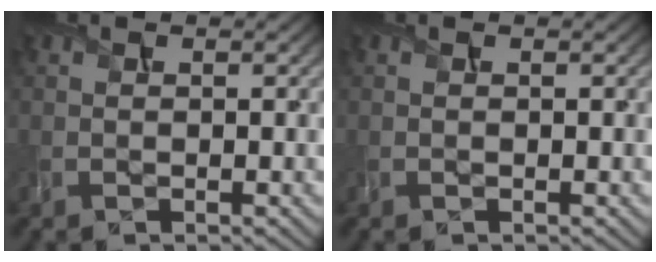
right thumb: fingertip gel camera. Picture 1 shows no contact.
{"total": 0.0}